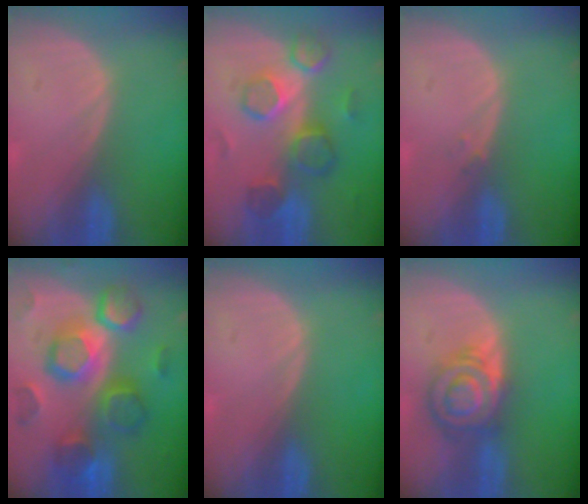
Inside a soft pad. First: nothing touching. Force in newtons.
{"total": 8.6, "press": 8.3, "slide": 2.2}
{"total": 0.7, "press": 0.7, "slide": 0.1}
{"total": 12.3, "press": 12.2, "slide": 1.2}
{"total": 0.0}
{"total": 7.0, "press": 7.0, "slide": 0.2}